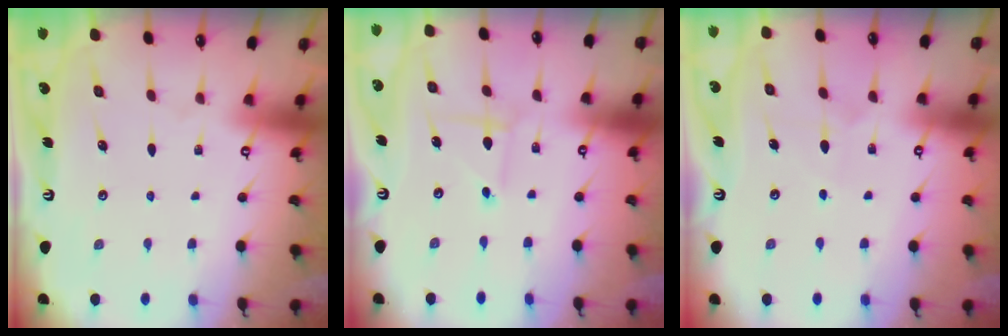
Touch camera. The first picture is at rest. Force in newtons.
{"total": 1.8, "press": 1.8, "slide": 0.2}
{"total": 4.2, "press": 4.1, "slide": 0.4}